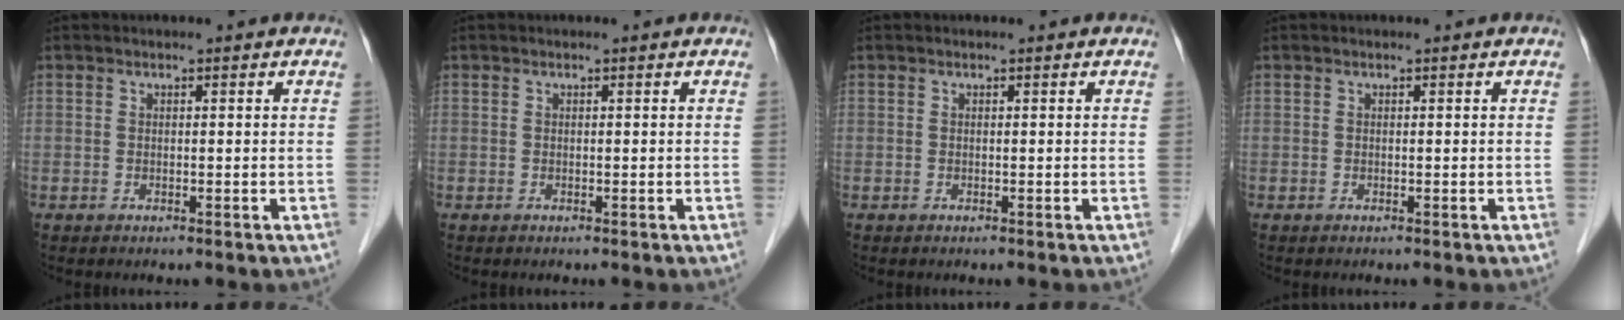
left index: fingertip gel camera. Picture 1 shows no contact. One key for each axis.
{"total": 0.0}
{"total": 0.0}
{"total": 0.0}